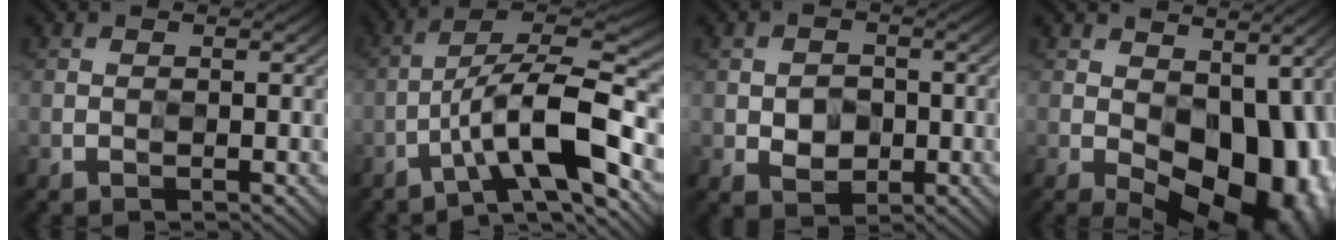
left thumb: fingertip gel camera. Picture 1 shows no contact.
{"total": 9.9, "force": [-4.3, 2.3, 8.6], "torque": [-0.144, 0.019, -0.084]}
{"total": 2.7, "force": [0.0, 2.6, 0.7], "torque": [-0.015, -0.001, -0.003]}
{"total": 16.7, "force": [-2.2, 10.2, 13.1], "torque": [-0.142, -0.021, 0.007]}